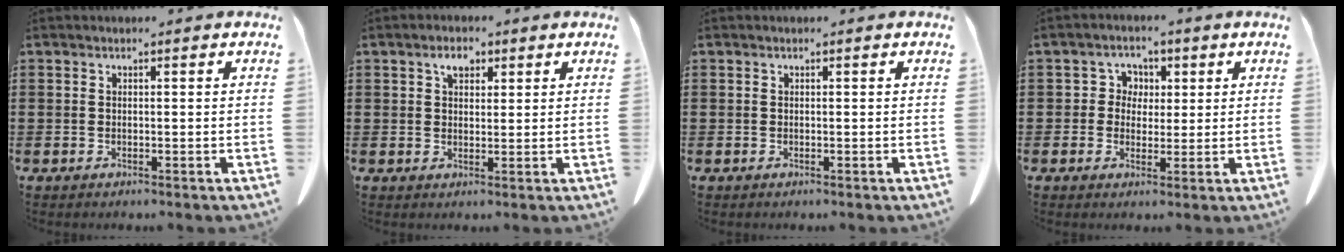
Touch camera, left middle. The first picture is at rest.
{"total": 2.9, "force": [1.6, 1.5, 1.8], "torque": [-0.024, 0.001, 0.025]}
{"total": 0.0}
{"total": 3.4, "force": [0.8, 3.2, 0.6], "torque": [-0.022, 0.011, 0.010]}